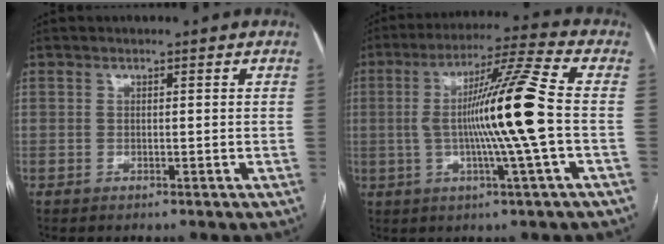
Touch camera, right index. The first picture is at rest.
{"total": 14.2, "force": [-0.9, -1.7, 14.1], "torque": [-0.250, 0.000, -0.022]}